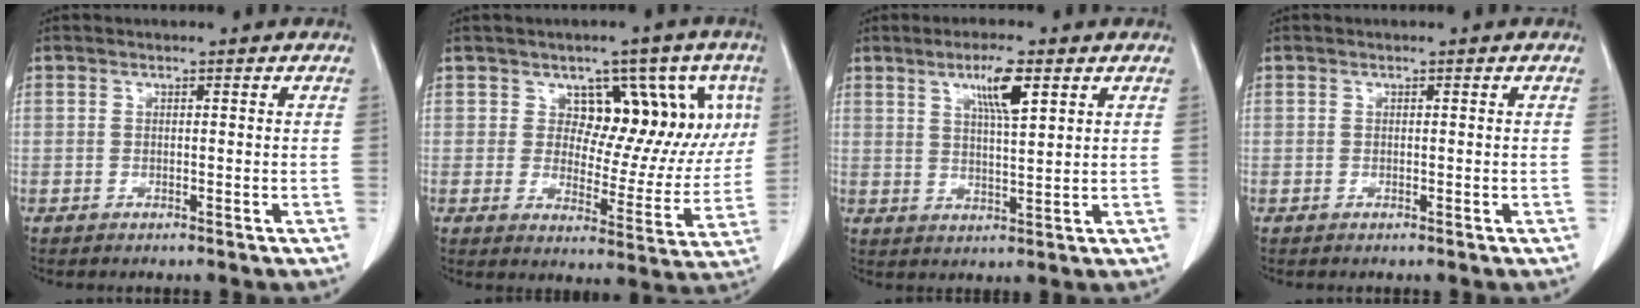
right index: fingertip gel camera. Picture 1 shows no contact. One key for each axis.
{"total": 11.4, "fx": 4.6, "fy": 6.9, "fz": 7.9, "tx": -0.077, "ty": 0.023, "tz": 0.067}
{"total": 6.2, "fx": 3.2, "fy": 0.6, "fz": 5.3, "tx": -0.095, "ty": -0.001, "tz": 0.054}
{"total": 0.0}